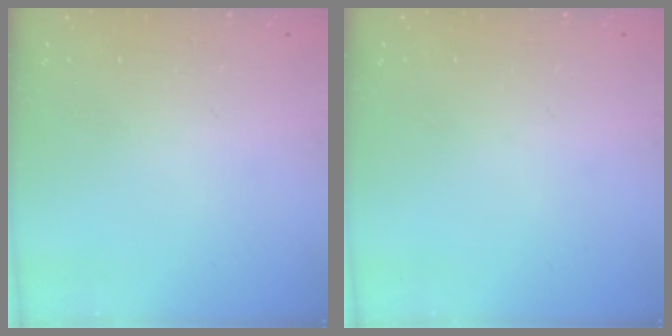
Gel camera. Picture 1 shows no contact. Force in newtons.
{"total": 0.0}